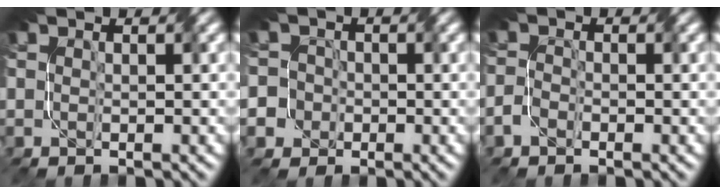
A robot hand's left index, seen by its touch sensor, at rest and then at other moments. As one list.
[{"total": 5.2, "force": [-2.4, 4.6, 0.5], "torque": [-0.011, 0.010, -0.070]}, {"total": 1.4, "force": [-1.3, 0.2, 0.3], "torque": [-0.006, 0.004, -0.032]}]